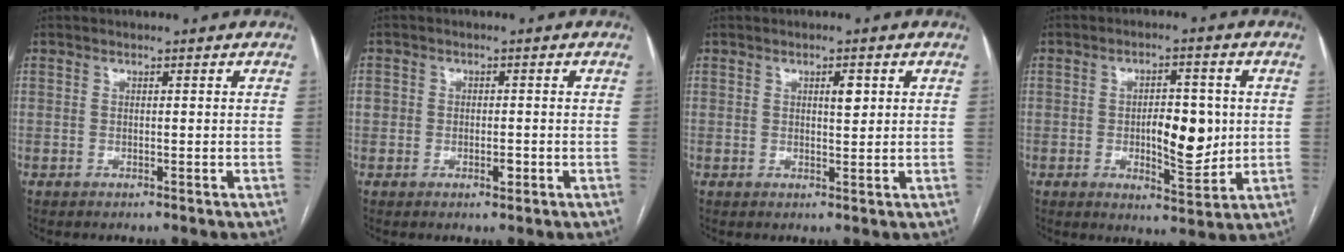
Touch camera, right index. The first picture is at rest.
{"total": 2.8, "force": [-0.7, 2.0, 1.8], "torque": [-0.026, 0.007, -0.008]}
{"total": 2.3, "force": [0.8, 0.7, 2.0], "torque": [-0.031, -0.002, 0.013]}
{"total": 8.7, "force": [-0.2, 3.2, 8.1], "torque": [-0.120, -0.002, 0.005]}